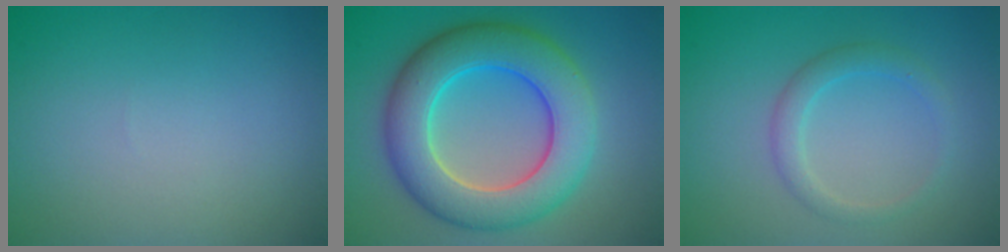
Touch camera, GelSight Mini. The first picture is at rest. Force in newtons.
{"total": 9.4, "press": 9.4, "slide": 0.2}
{"total": 2.0, "press": 2.0, "slide": 0.2}